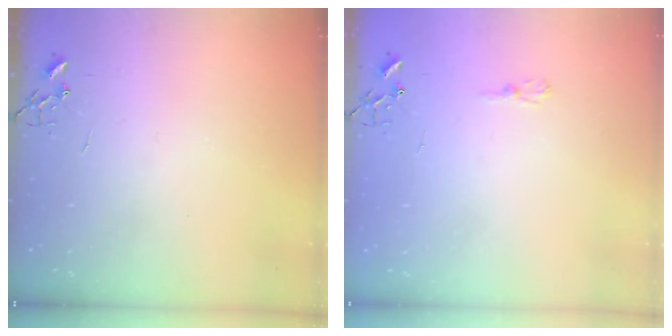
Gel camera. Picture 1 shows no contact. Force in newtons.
{"total": 4.8, "press": 4.8, "slide": 0.5}